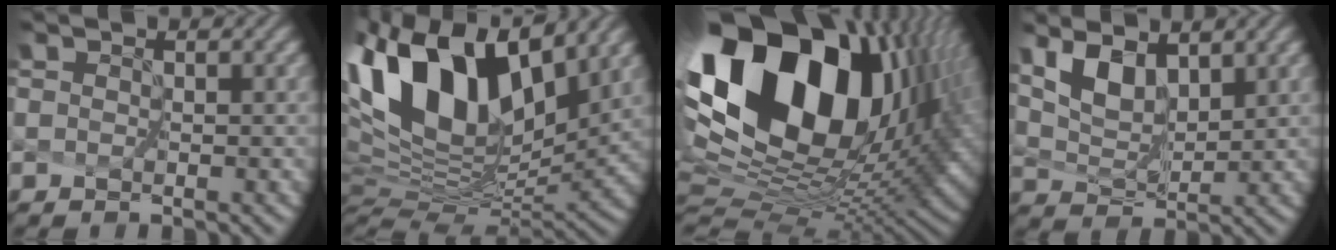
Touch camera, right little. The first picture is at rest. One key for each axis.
{"total": 14.1, "fx": 6.9, "fy": 6.9, "fz": 10.2, "tx": -0.195, "ty": 0.028, "tz": 0.136}
{"total": 19.4, "fx": 7.7, "fy": 10.9, "fz": 14.1, "tx": -0.286, "ty": 0.034, "tz": 0.149}
{"total": 3.3, "fx": 2.7, "fy": 0.9, "fz": 1.7, "tx": -0.043, "ty": -0.007, "tz": 0.057}